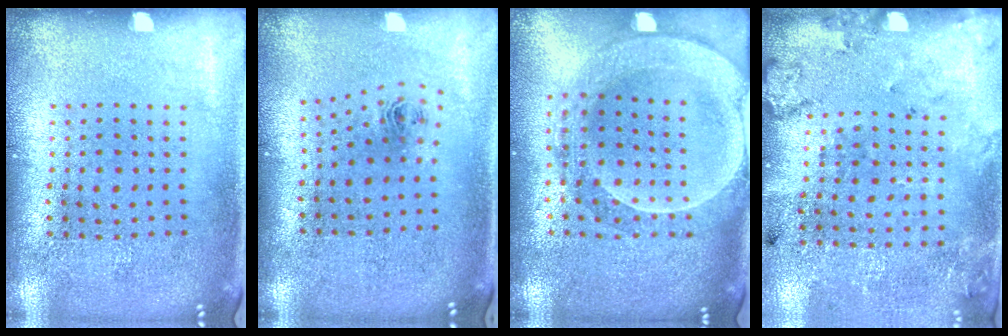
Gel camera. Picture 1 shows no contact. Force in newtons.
{"total": 0.9, "press": 0.3, "slide": 0.8}
{"total": 2.3, "press": 2.1, "slide": 0.9}
{"total": 2.2, "press": 1.4, "slide": 1.7}